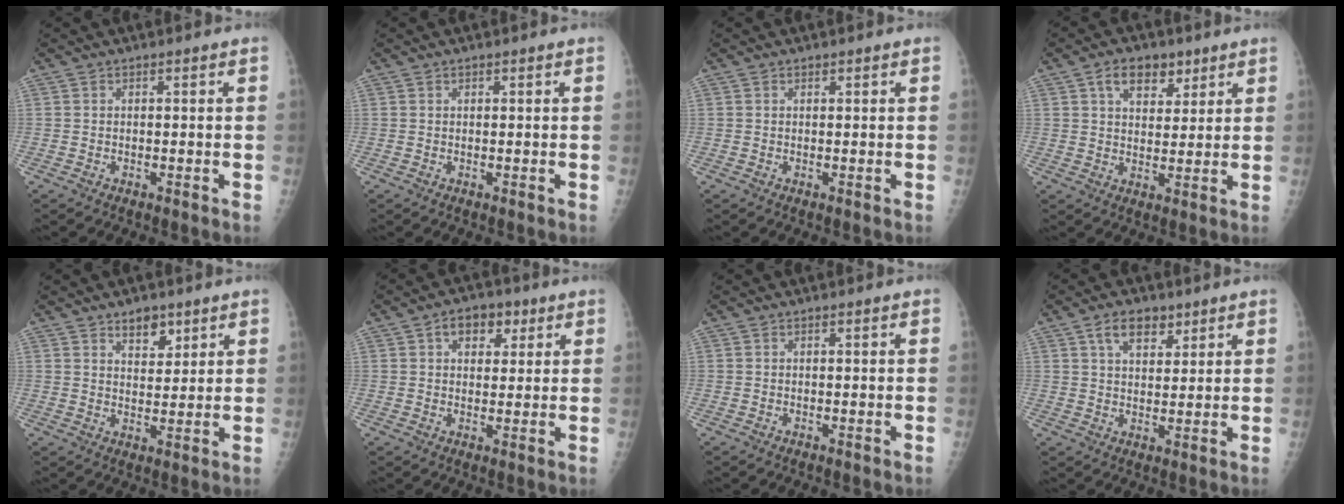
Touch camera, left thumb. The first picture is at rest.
{"total": 0.0}
{"total": 0.0}
{"total": 7.5, "force": [4.1, 4.6, 4.2], "torque": [-0.038, -0.018, 0.065]}
{"total": 5.0, "force": [3.3, 2.8, 2.6], "torque": [-0.013, -0.021, 0.053]}
{"total": 6.4, "force": [2.8, 4.4, 3.8], "torque": [-0.023, -0.003, 0.037]}
{"total": 0.0}
{"total": 6.2, "force": [3.6, 3.5, 3.6], "torque": [-0.040, -0.017, 0.063]}